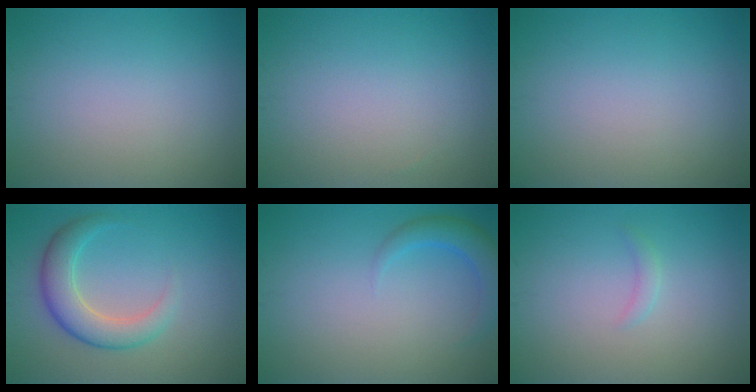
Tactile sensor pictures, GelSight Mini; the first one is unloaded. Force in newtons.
{"total": 0.0}
{"total": 0.0}
{"total": 4.5, "press": 4.5, "slide": 0.2}
{"total": 2.8, "press": 2.8, "slide": 0.2}
{"total": 0.8, "press": 0.8, "slide": 0.1}